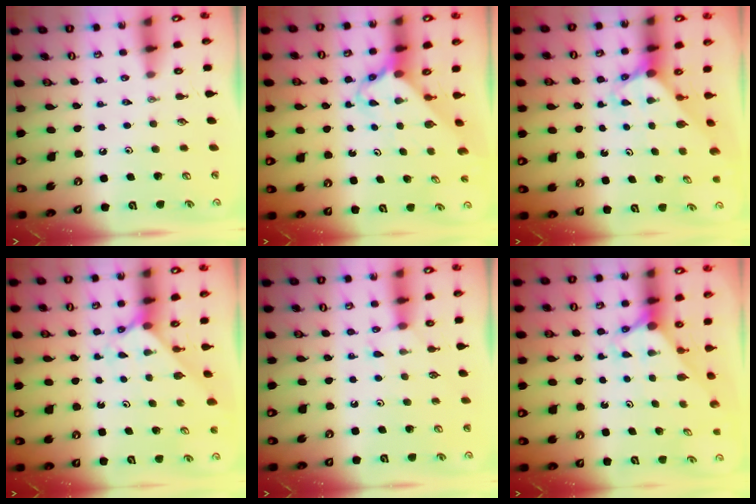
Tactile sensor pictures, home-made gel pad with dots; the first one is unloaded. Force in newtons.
{"total": 2.7, "press": 2.7, "slide": 0.2}
{"total": 3.0, "press": 3.0, "slide": 0.2}
{"total": 2.5, "press": 2.5, "slide": 0.2}
{"total": 4.9, "press": 4.9, "slide": 0.6}
{"total": 2.9, "press": 2.9, "slide": 0.0}